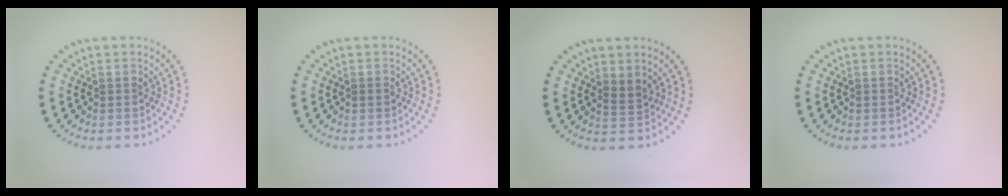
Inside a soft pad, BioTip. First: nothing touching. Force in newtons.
{"total": 0.6, "press": 0.6, "slide": 0.2}
{"total": 1.4, "press": 1.2, "slide": 0.8}
{"total": 0.0}